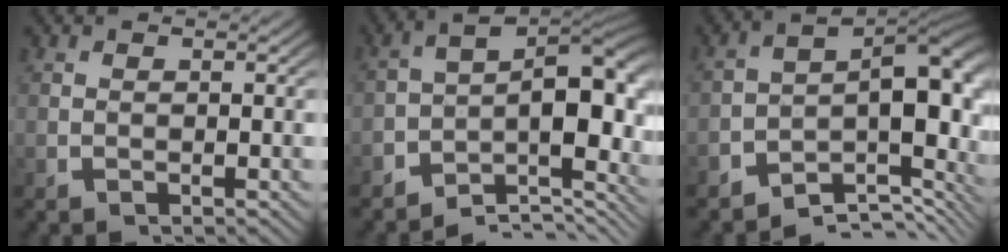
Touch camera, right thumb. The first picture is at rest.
{"total": 12.7, "force": [-2.8, 7.1, 10.1], "torque": [-0.143, -0.020, -0.048]}
{"total": 13.0, "force": [-3.6, 7.0, 10.4], "torque": [-0.147, -0.019, -0.058]}